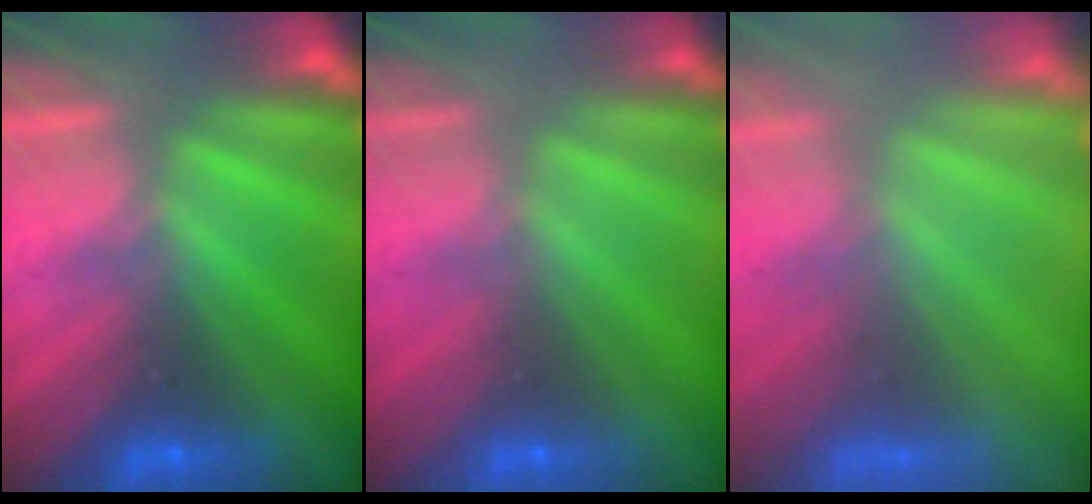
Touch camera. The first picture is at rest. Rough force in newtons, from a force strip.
{"total": 4.1}
{"total": 7.8}